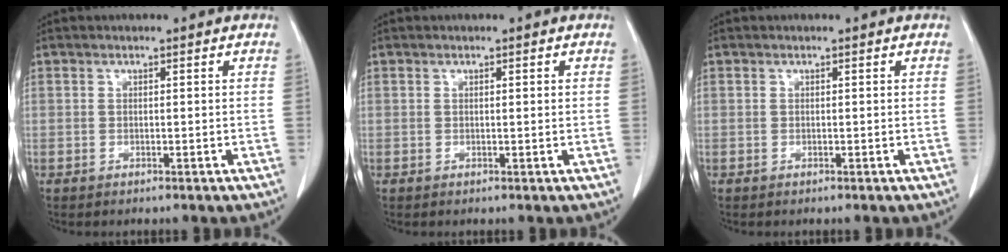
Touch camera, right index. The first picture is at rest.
{"total": 0.6, "force": [0.2, 0.0, 0.5], "torque": [-0.010, 0.000, 0.003]}
{"total": 0.0}